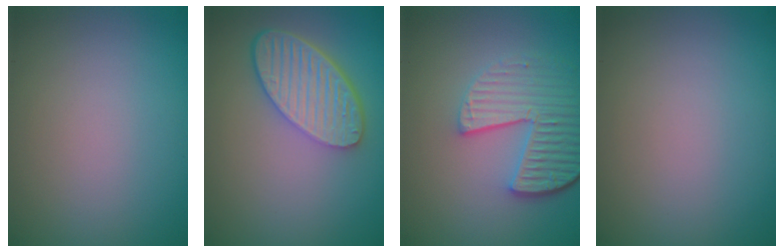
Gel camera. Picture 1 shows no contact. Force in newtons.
{"total": 5.7, "press": 4.4, "slide": 3.6}
{"total": 5.4, "press": 4.1, "slide": 3.5}
{"total": 0.0}